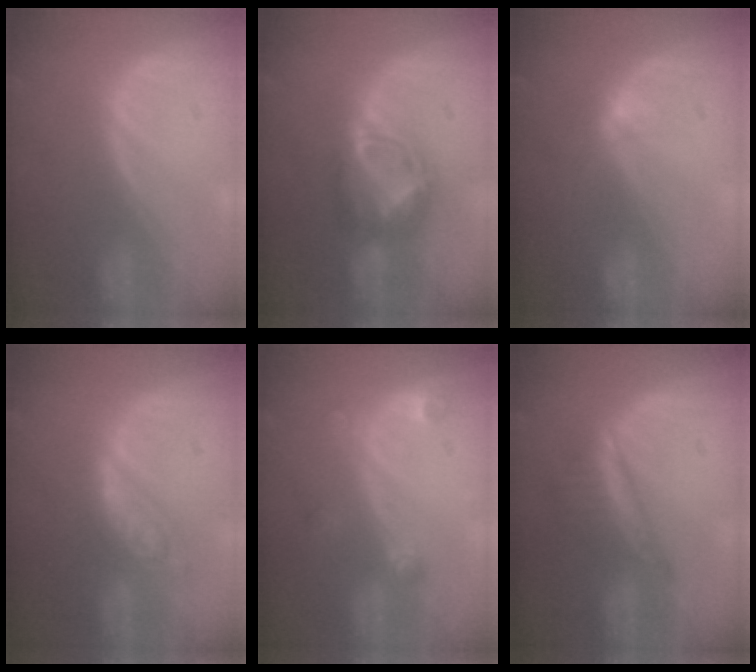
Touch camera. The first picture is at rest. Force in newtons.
{"total": 7.4, "press": 6.5, "slide": 3.6}
{"total": 2.3, "press": 1.9, "slide": 1.3}
{"total": 5.5, "press": 5.0, "slide": 2.4}
{"total": 2.6, "press": 2.6, "slide": 0.3}
{"total": 6.2, "press": 5.4, "slide": 2.9}